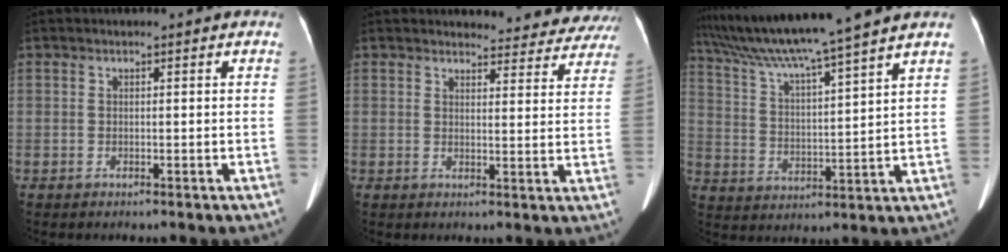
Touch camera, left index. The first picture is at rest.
{"total": 13.8, "force": [13.3, 3.4, 1.2], "torque": [0.026, -0.042, 0.120]}
{"total": 15.1, "force": [12.9, -2.2, 7.5], "torque": [-0.138, 0.003, 0.212]}